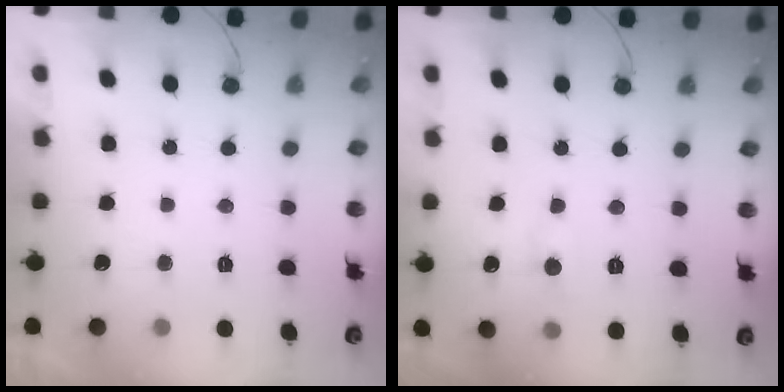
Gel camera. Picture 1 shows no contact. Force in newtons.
{"total": 4.6, "press": 4.6, "slide": 0.6}